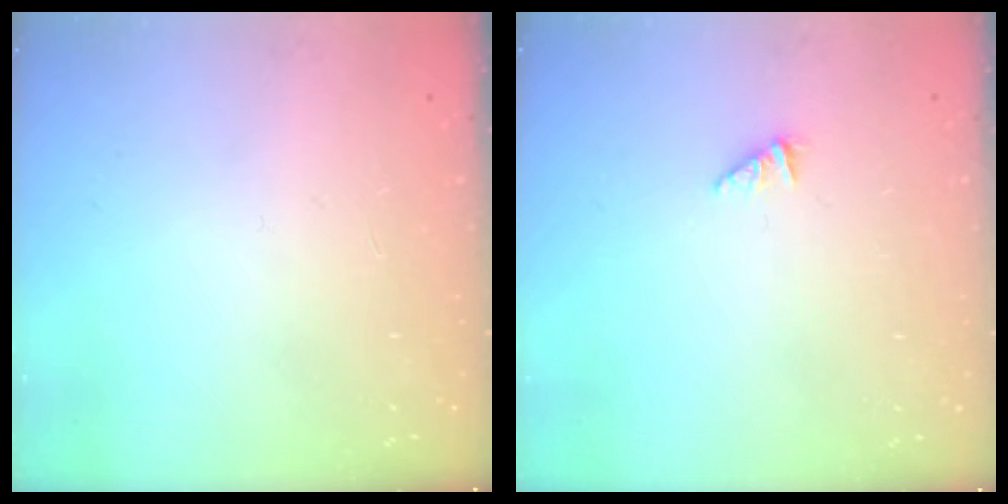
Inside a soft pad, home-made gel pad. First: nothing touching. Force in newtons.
{"total": 1.2, "press": 1.1, "slide": 0.2}